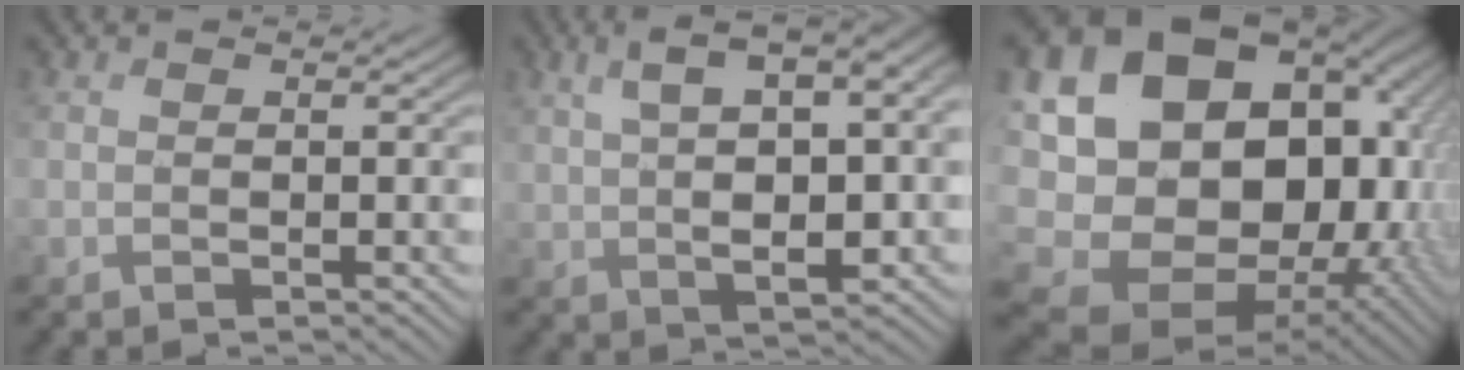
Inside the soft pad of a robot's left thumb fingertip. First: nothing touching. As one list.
[{"total": 11.3, "force": [2.1, 4.7, 10.1], "torque": [-0.187, 0.007, 0.038]}, {"total": 22.0, "force": [-2.6, 17.2, 13.4], "torque": [-0.254, -0.042, -0.041]}]